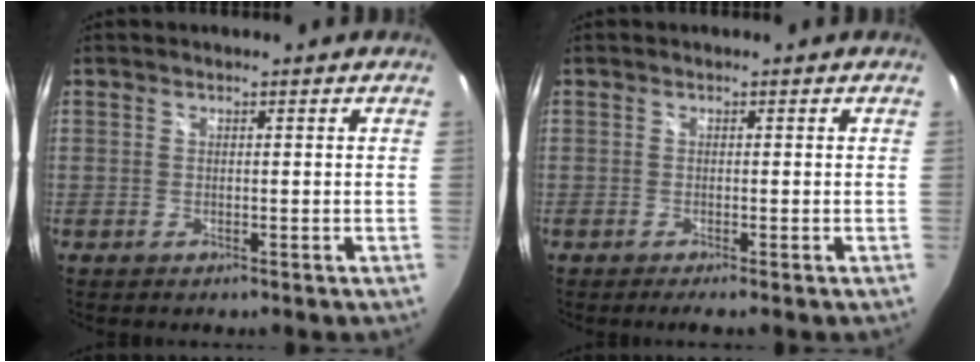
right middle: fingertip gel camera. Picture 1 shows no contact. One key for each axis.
{"total": 1.0, "fx": -0.7, "fy": -0.3, "fz": 0.7, "tx": -0.009, "ty": -0.004, "tz": -0.013}